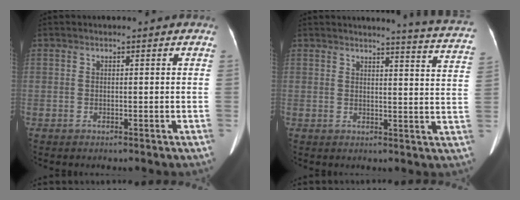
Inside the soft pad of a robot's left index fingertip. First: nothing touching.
{"total": 11.8, "force": [11.4, -1.1, 2.9], "torque": [-0.029, -0.082, 0.104]}